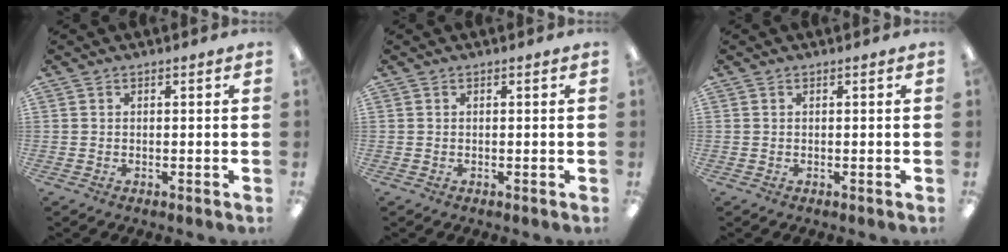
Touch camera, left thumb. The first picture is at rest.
{"total": 0.0}
{"total": 0.0}